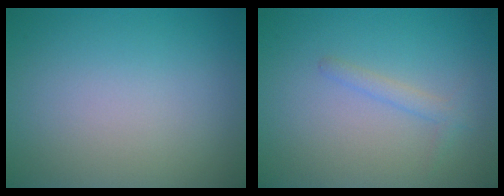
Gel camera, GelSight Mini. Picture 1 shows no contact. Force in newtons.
{"total": 1.3, "press": 1.3, "slide": 0.0}